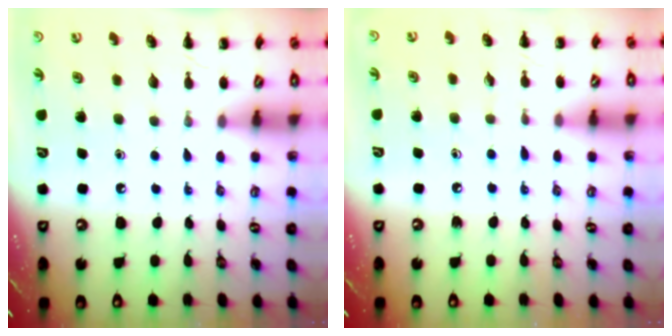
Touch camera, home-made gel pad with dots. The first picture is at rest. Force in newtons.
{"total": 5.1, "press": 4.8, "slide": 1.9}